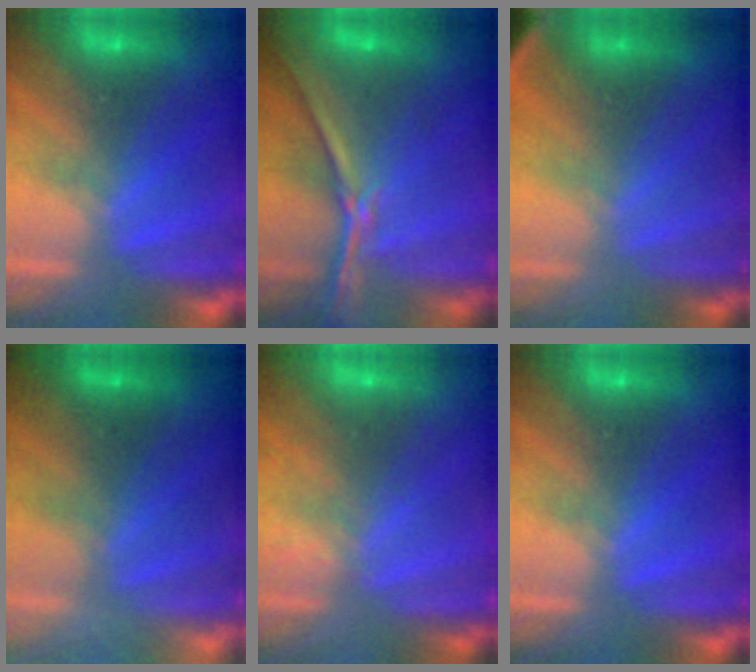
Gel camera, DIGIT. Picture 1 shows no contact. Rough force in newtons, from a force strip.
{"total": 7.0}
{"total": 2.8}
{"total": 2.6}
{"total": 2.1}
{"total": 0.0}